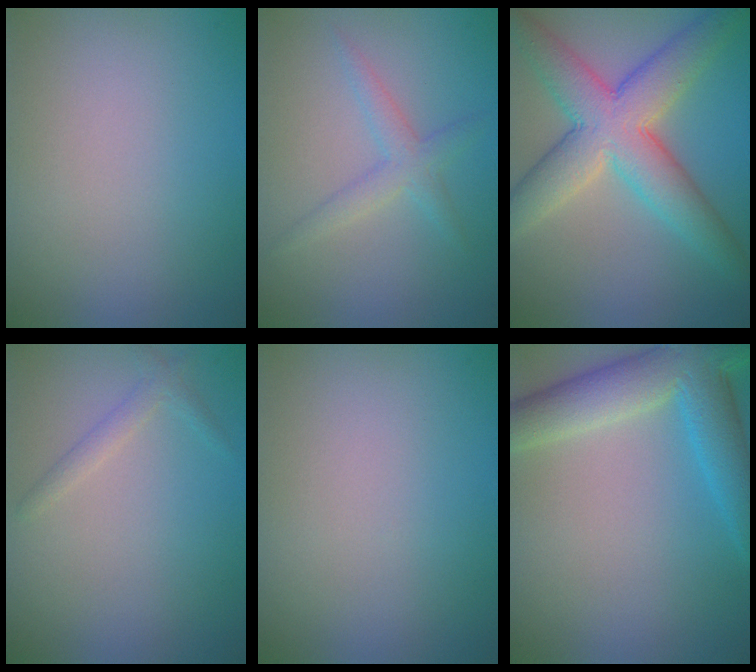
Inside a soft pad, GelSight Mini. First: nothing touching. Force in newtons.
{"total": 2.1, "press": 2.1, "slide": 0.0}
{"total": 8.2, "press": 8.2, "slide": 0.5}
{"total": 1.2, "press": 1.2, "slide": 0.1}
{"total": 0.0}
{"total": 7.3, "press": 7.2, "slide": 0.3}